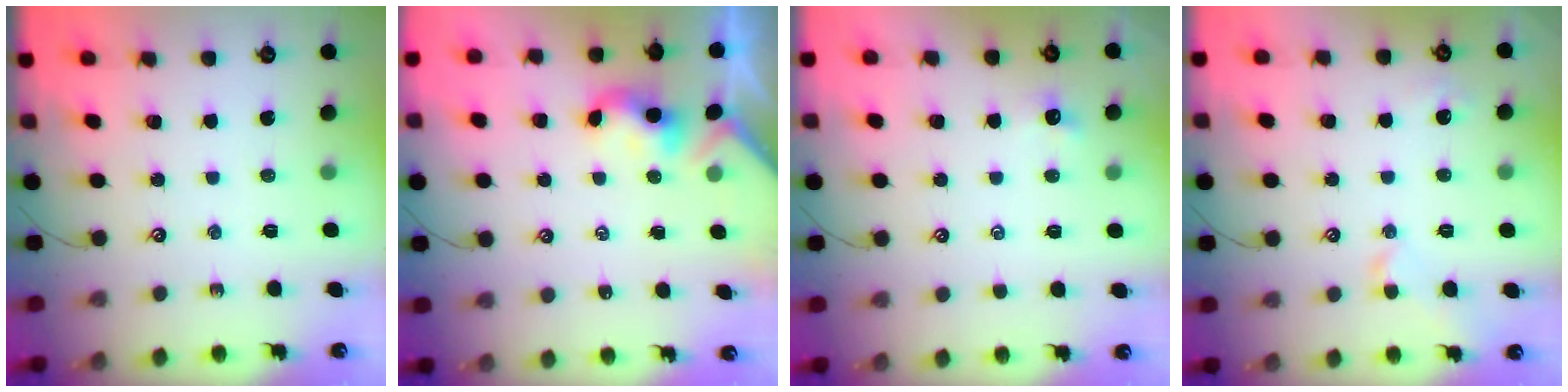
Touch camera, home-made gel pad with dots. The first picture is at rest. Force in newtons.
{"total": 2.3, "press": 2.3, "slide": 0.2}
{"total": 1.0, "press": 0.9, "slide": 0.4}
{"total": 0.9, "press": 0.7, "slide": 0.5}